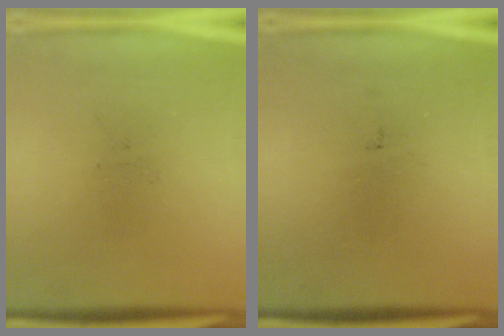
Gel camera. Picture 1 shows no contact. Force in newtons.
{"total": 0.0}